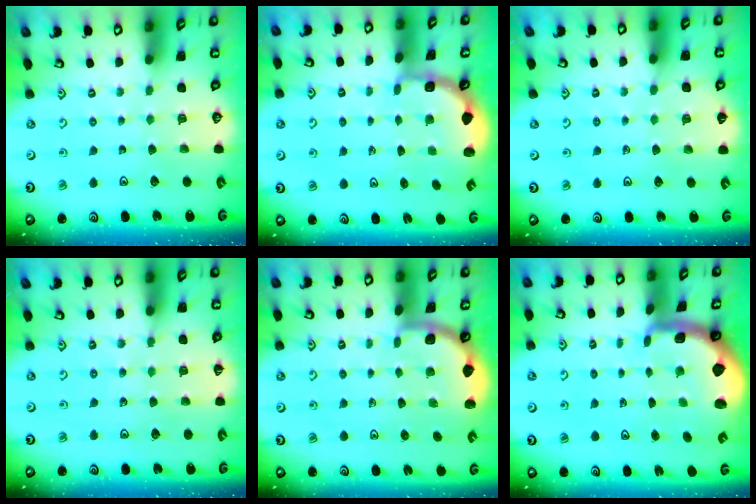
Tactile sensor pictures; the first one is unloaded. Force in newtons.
{"total": 2.0, "press": 1.6, "slide": 1.1}
{"total": 3.7, "press": 3.5, "slide": 1.1}
{"total": 5.5, "press": 5.2, "slide": 1.7}
{"total": 1.8, "press": 1.8, "slide": 0.0}
{"total": 1.9, "press": 1.9, "slide": 0.4}